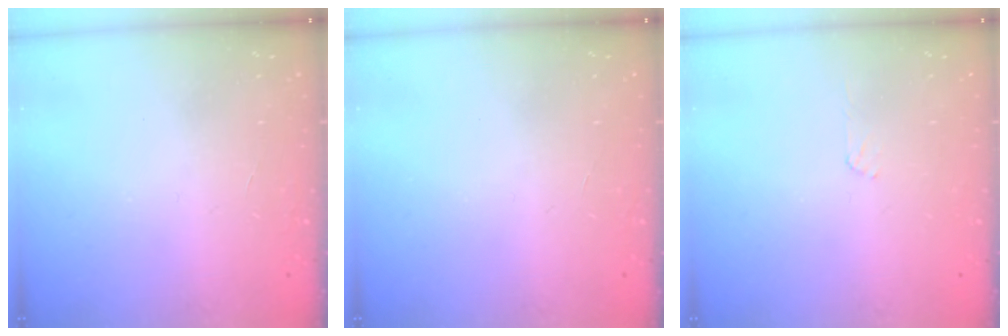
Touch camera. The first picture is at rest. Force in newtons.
{"total": 0.0}
{"total": 3.2, "press": 3.2, "slide": 0.4}